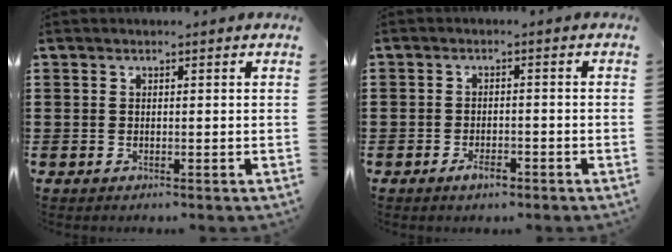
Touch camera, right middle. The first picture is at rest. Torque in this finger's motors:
{"motor_torque": [2.14, 0.00, 0.42, 0.06]}